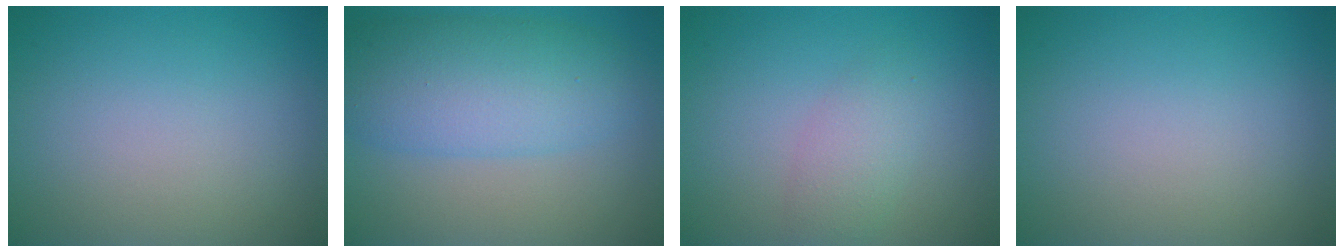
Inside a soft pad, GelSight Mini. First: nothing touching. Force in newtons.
{"total": 7.2, "press": 7.2, "slide": 0.3}
{"total": 2.3, "press": 2.3, "slide": 0.1}
{"total": 0.0}